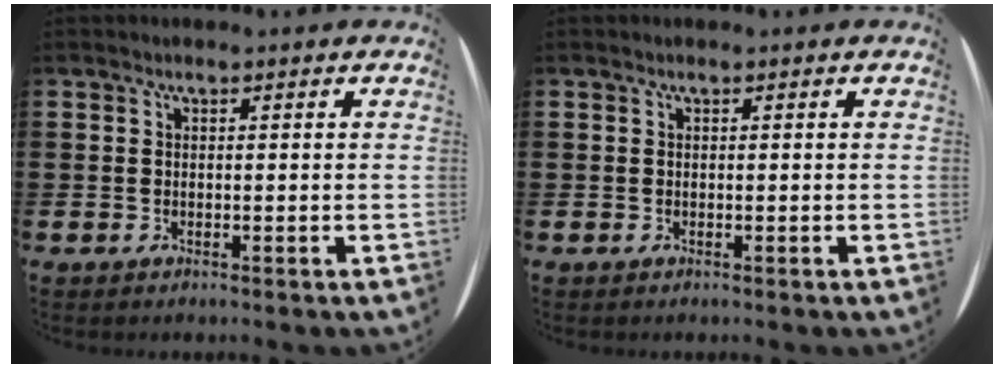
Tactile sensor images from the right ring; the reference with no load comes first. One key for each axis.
{"total": 0.0}